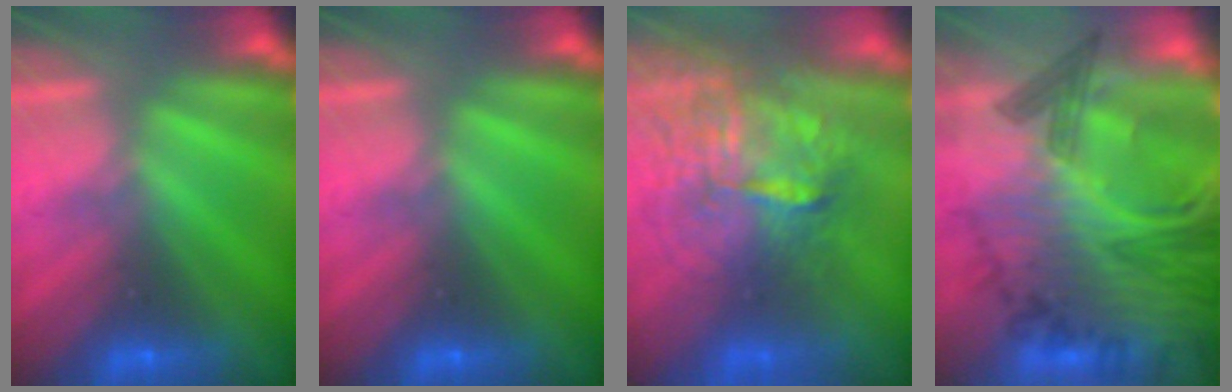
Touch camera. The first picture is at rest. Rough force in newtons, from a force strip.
{"total": 0.0}
{"total": 7.3}
{"total": 8.5}